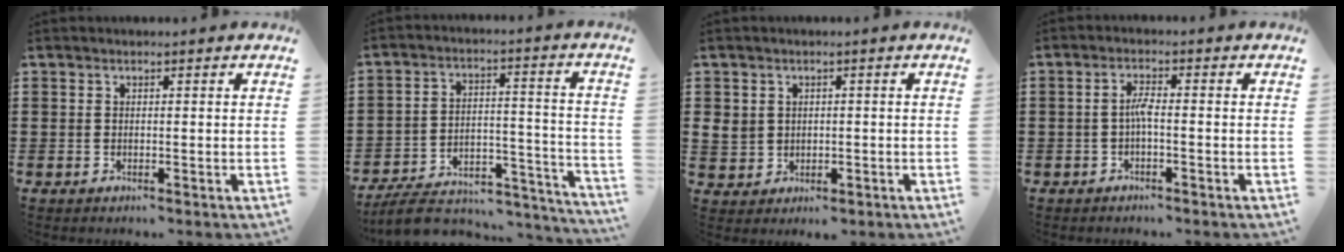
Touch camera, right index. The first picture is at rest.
{"total": 8.4, "force": [-7.4, 2.2, 3.2], "torque": [-0.042, 0.025, -0.138]}
{"total": 2.7, "force": [0.4, 2.6, 0.8], "torque": [-0.034, 0.005, 0.003]}
{"total": 2.5, "force": [-0.6, 0.4, 2.4], "torque": [-0.054, 0.000, -0.015]}